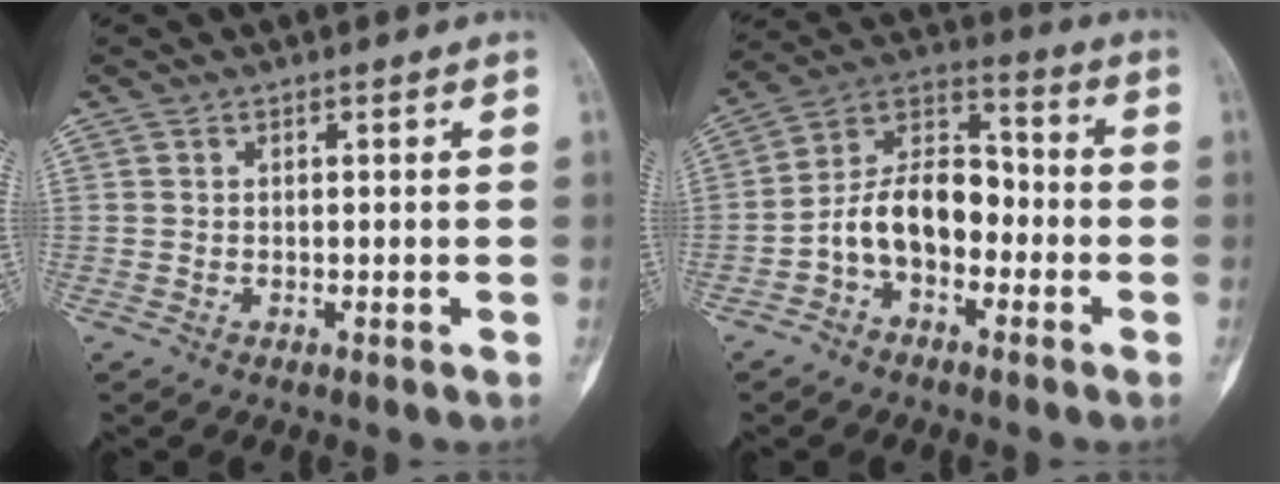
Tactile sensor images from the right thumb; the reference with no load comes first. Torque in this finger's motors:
{"motor_torque": [-0.17, 0.84, 0.81, -0.87, 0.08]}